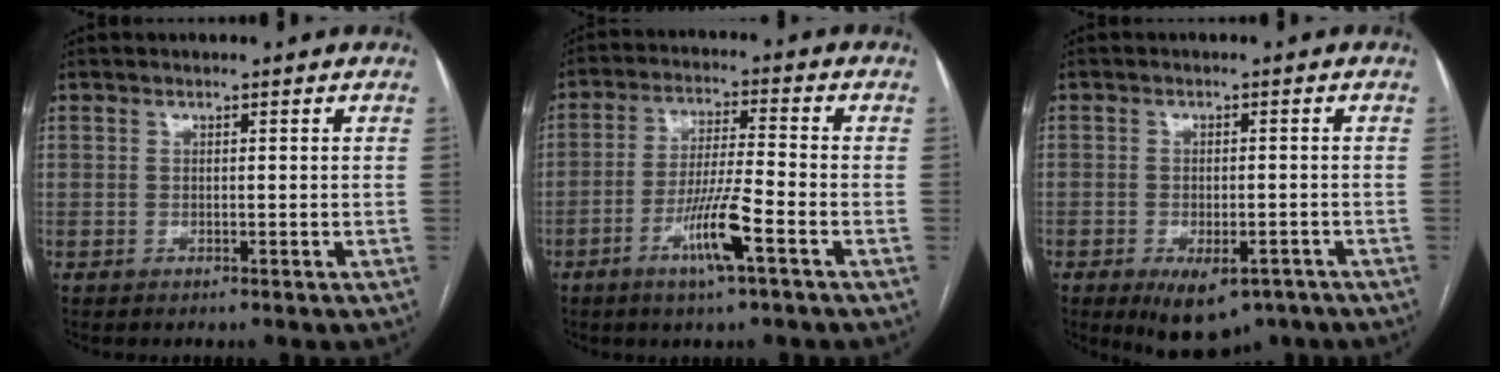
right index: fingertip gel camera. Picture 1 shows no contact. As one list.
[{"total": 8.5, "force": [-4.0, 0.0, 7.5], "torque": [-0.144, -0.007, -0.075]}, {"total": 8.4, "force": [-5.5, 4.0, 4.9], "torque": [-0.065, -0.003, -0.076]}]